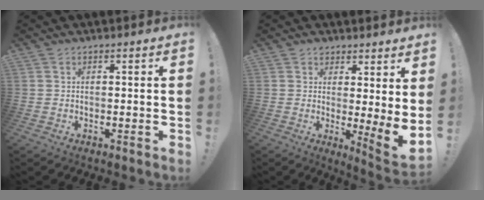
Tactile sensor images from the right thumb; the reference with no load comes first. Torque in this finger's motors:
{"motor_torque": [-0.37, 0.57, 0.91, 0.20, 0.00]}